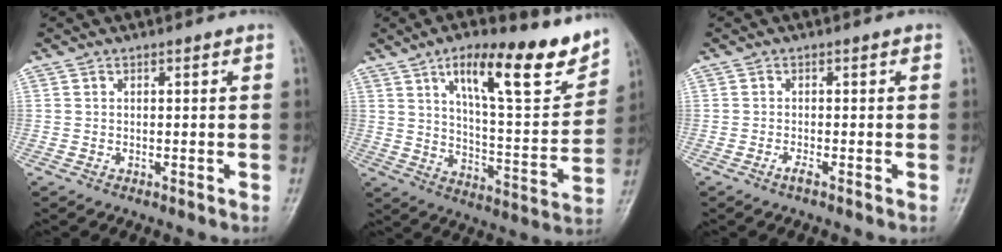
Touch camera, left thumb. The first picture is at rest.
{"total": 18.8, "force": [11.8, 5.4, 13.7], "torque": [-0.165, -0.063, 0.189]}
{"total": 1.2, "force": [-0.7, 0.1, 1.0], "torque": [-0.022, 0.001, -0.015]}